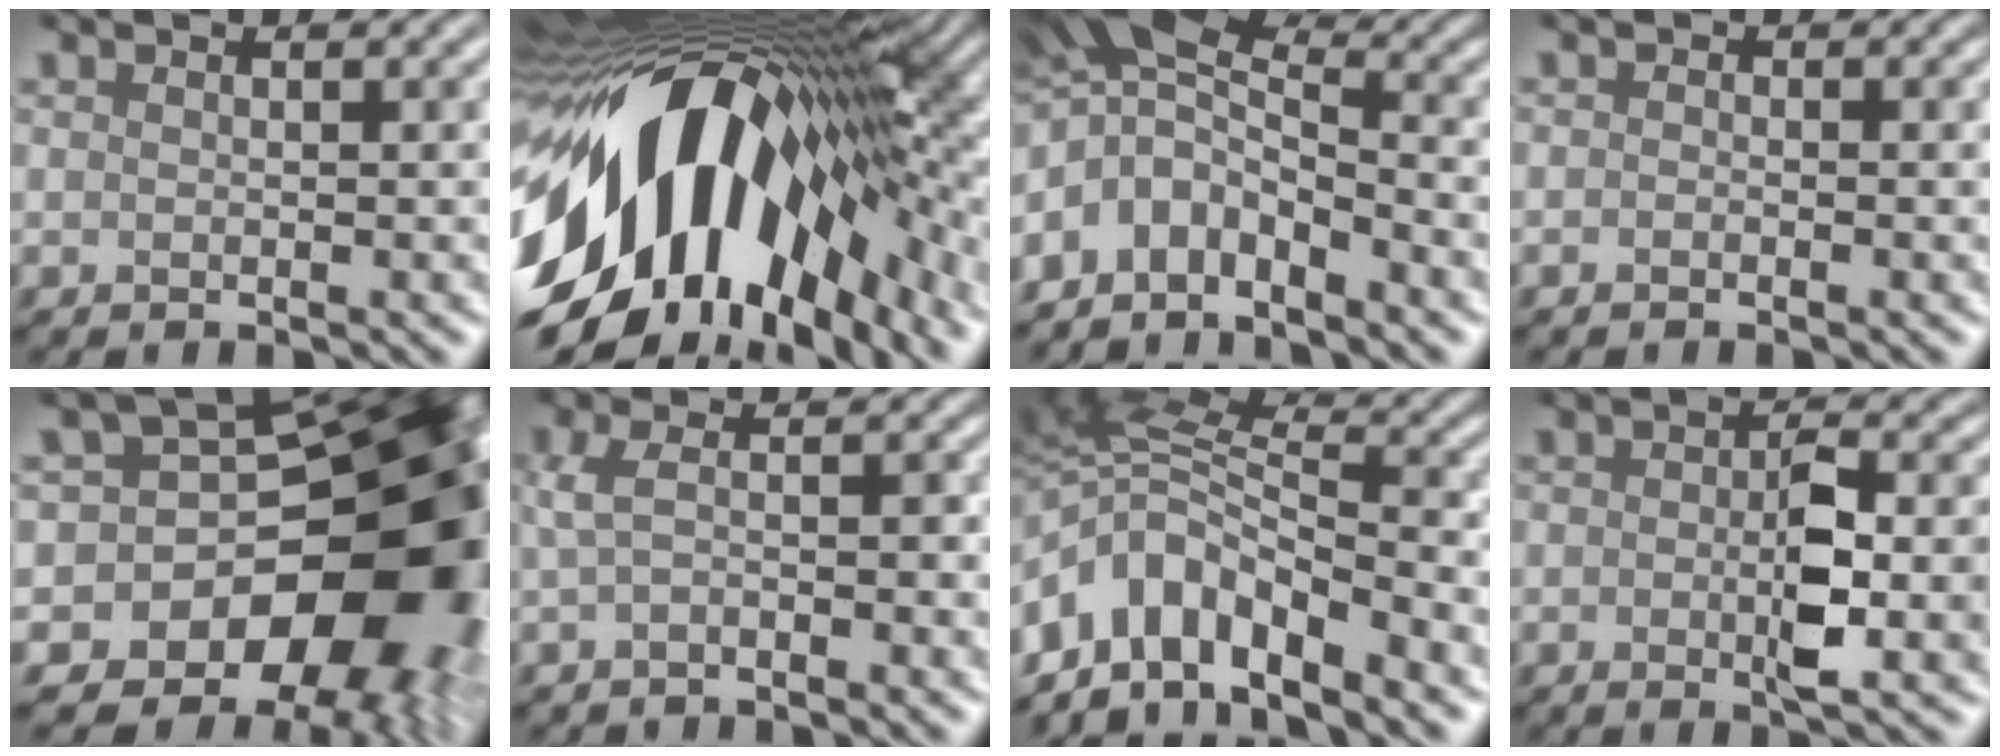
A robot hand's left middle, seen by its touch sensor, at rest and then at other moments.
{"total": 17.0, "force": [-5.1, 8.9, 13.5], "torque": [-0.259, -0.014, -0.075]}
{"total": 6.6, "force": [-3.1, 3.4, 4.7], "torque": [-0.099, 0.005, -0.056]}
{"total": 1.1, "force": [-0.8, -0.5, -0.5], "torque": [-0.008, -0.004, -0.001]}
{"total": 18.2, "force": [-6.5, 14.0, 9.8], "torque": [-0.085, -0.007, -0.091]}
{"total": 1.7, "force": [-1.0, 0.1, 1.3], "torque": [-0.053, 0.001, -0.004]}
{"total": 8.0, "force": [-4.7, 3.9, 5.2], "torque": [-0.100, 0.013, -0.076]}
{"total": 4.4, "force": [-1.3, 0.8, 4.2], "torque": [-0.090, -0.008, -0.004]}